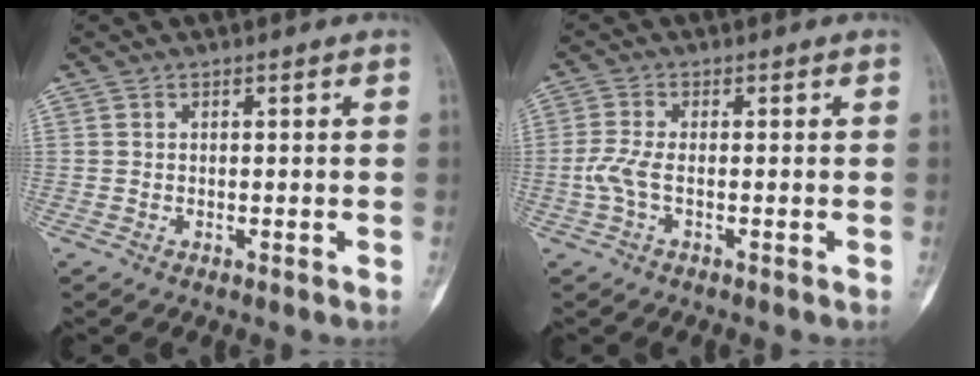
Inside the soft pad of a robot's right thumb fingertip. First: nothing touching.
{"total": 3.8, "force": [-0.7, 1.3, 3.5], "torque": [-0.098, -0.002, -0.018]}